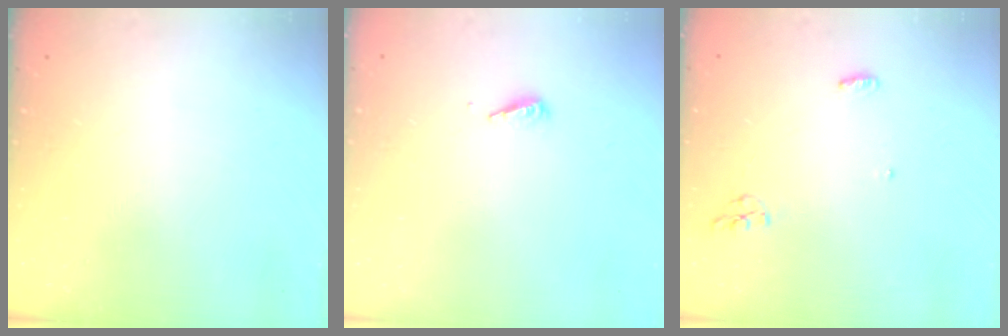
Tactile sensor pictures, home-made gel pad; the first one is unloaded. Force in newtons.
{"total": 2.8, "press": 2.8, "slide": 0.2}
{"total": 4.2, "press": 4.1, "slide": 0.9}